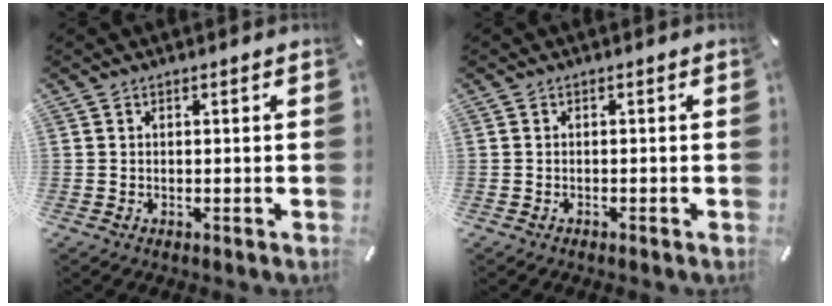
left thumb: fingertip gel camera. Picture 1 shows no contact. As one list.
[{"total": 0.6, "force": [-0.5, 0.2, 0.0], "torque": [-0.001, 0.002, -0.012]}]